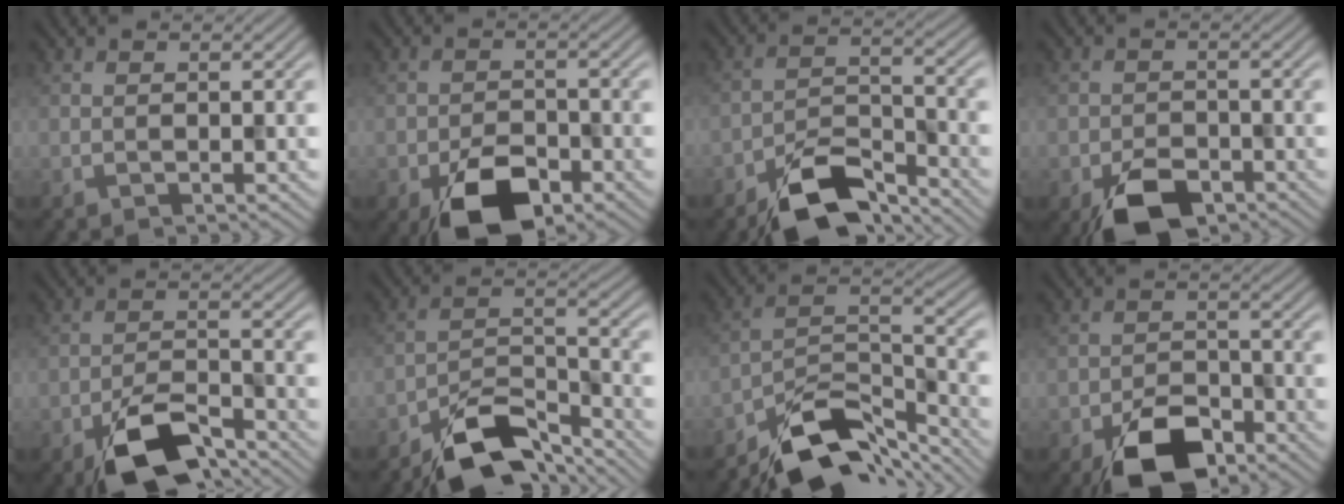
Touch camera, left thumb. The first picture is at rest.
{"total": 7.4, "force": [-4.3, 3.8, 4.7], "torque": [-0.080, -0.009, -0.075]}
{"total": 8.8, "force": [-6.9, 2.8, 4.6], "torque": [-0.078, 0.000, -0.138]}
{"total": 5.6, "force": [-3.7, 3.1, 3.0], "torque": [-0.047, -0.005, -0.067]}
{"total": 8.3, "force": [-5.7, 3.1, 5.1], "torque": [-0.091, 0.000, -0.111]}
{"total": 9.7, "force": [-7.7, 3.2, 5.0], "torque": [-0.083, 0.001, -0.153]}
{"total": 10.8, "force": [-8.5, 3.8, 5.4], "torque": [-0.080, -0.004, -0.162]}
{"total": 7.3, "force": [-4.8, 3.7, 4.2], "torque": [-0.068, -0.001, -0.089]}